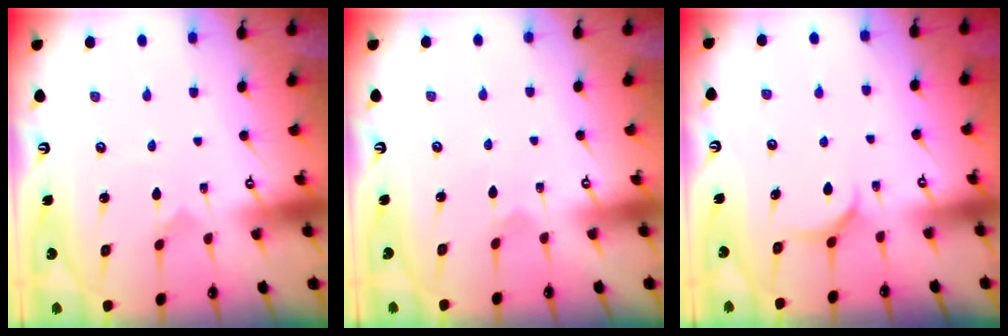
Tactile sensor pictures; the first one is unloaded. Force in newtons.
{"total": 1.9, "press": 1.9, "slide": 0.1}
{"total": 5.1, "press": 5.0, "slide": 0.7}